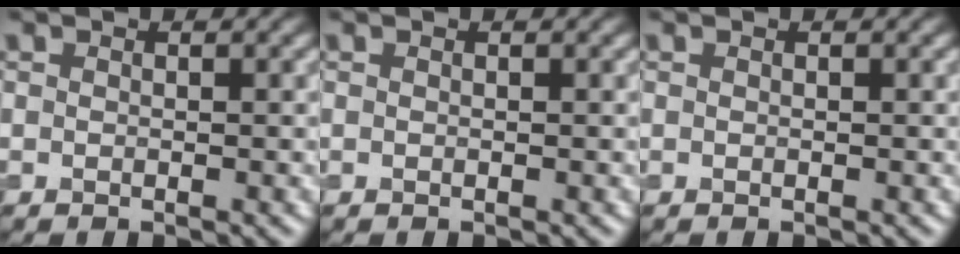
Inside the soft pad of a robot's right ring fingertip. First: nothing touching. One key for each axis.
{"total": 0.0}
{"total": 0.0}